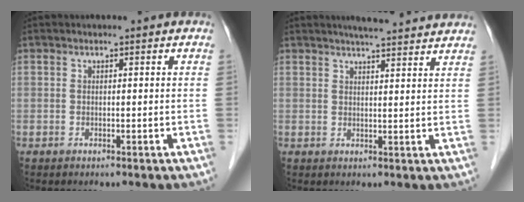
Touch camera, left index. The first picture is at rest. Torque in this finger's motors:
{"motor_torque": [-0.32, -0.40, 0.37, 0.07]}